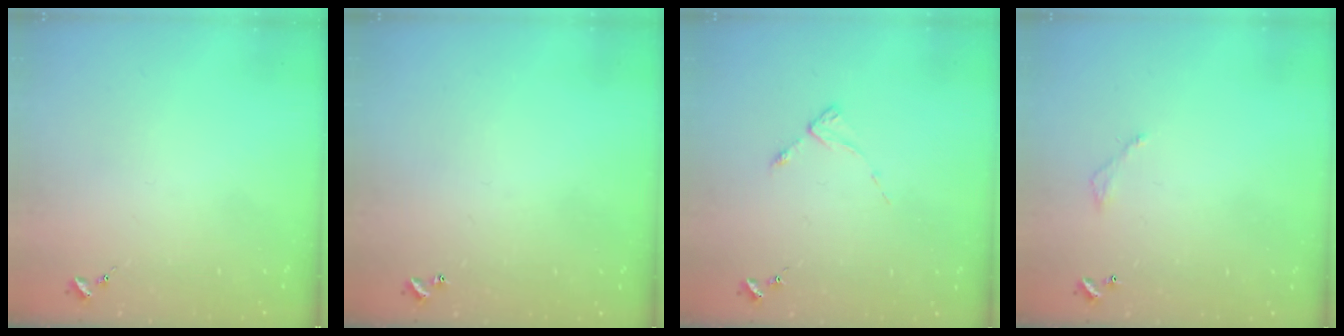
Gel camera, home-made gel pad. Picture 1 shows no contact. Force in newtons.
{"total": 0.9, "press": 0.9, "slide": 0.2}
{"total": 2.9, "press": 2.8, "slide": 0.4}
{"total": 3.8, "press": 3.8, "slide": 0.2}